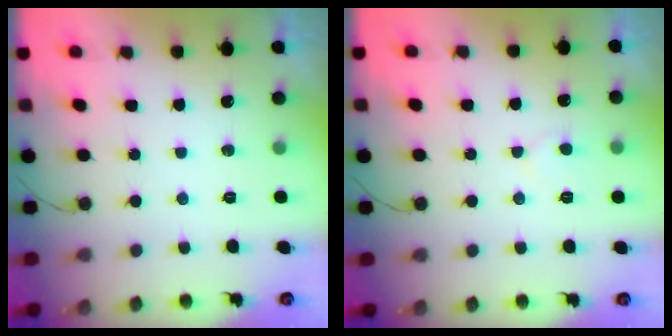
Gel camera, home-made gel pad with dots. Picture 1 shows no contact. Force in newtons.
{"total": 3.4, "press": 3.4, "slide": 0.3}